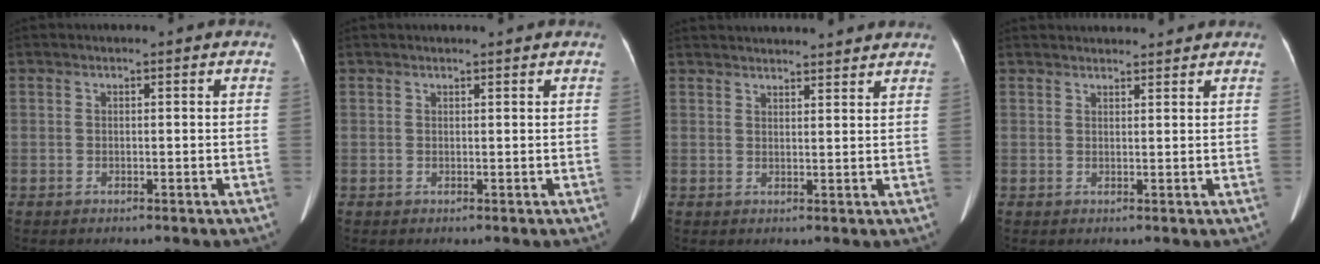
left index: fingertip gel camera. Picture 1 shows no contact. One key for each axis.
{"total": 2.6, "fx": 2.4, "fy": 0.1, "fz": 0.9, "tx": -0.011, "ty": 0.005, "tz": 0.029}
{"total": 14.8, "fx": 14.0, "fy": 2.1, "fz": 4.5, "tx": -0.054, "ty": 0.033, "tz": 0.178}
{"total": 7.5, "fx": 7.2, "fy": 1.1, "fz": 1.8, "tx": -0.016, "ty": 0.015, "tz": 0.086}